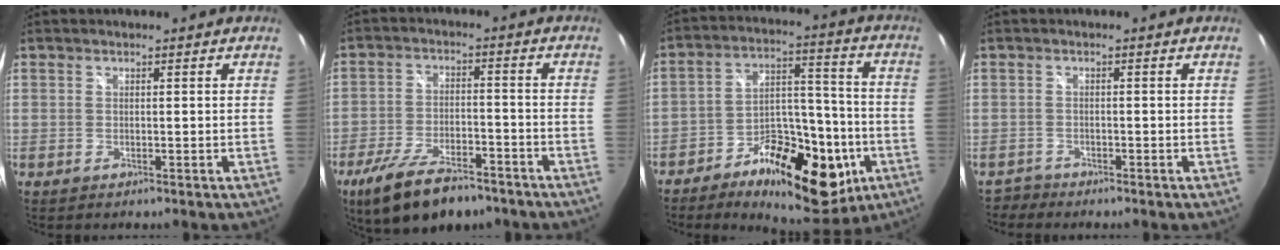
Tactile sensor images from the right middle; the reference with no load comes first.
{"total": 14.5, "force": [-10.3, 5.5, 8.6], "torque": [-0.181, -0.024, -0.170]}
{"total": 19.6, "force": [-9.6, 9.5, 14.1], "torque": [-0.222, 0.016, -0.137]}
{"total": 1.7, "force": [-1.6, 0.6, -0.4], "torque": [0.004, 0.000, -0.033]}